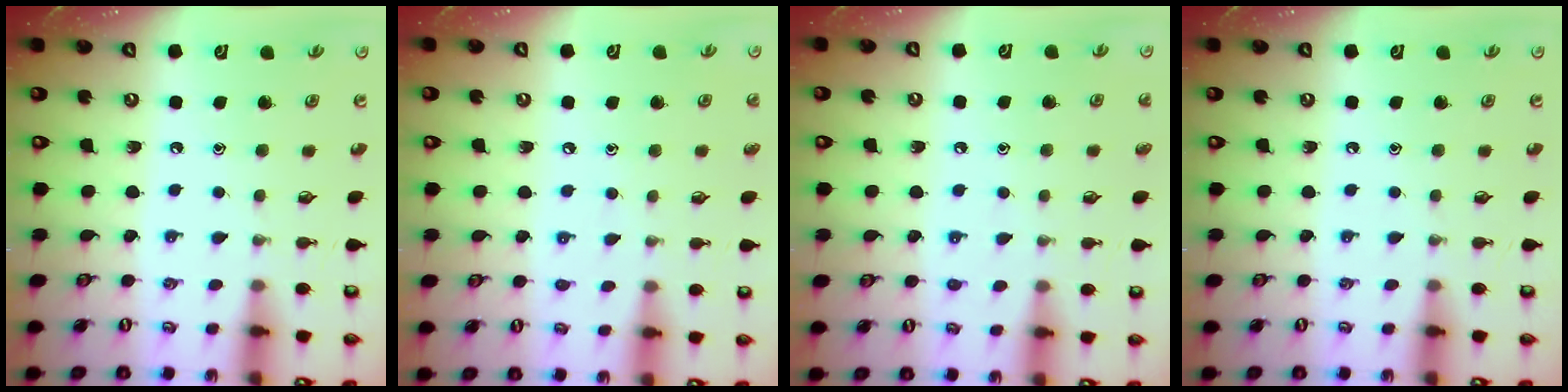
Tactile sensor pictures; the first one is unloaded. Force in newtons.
{"total": 5.2, "press": 5.2, "slide": 0.5}
{"total": 6.3, "press": 6.3, "slide": 0.9}
{"total": 0.0}